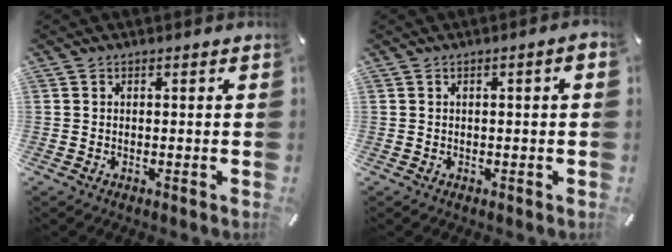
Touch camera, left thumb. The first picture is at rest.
{"total": 2.2, "force": [-0.1, 0.3, 2.1], "torque": [-0.035, 0.000, -0.001]}